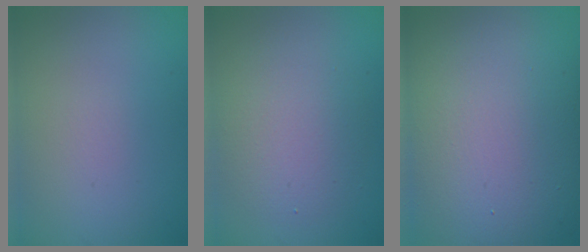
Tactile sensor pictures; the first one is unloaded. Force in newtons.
{"total": 4.1, "press": 4.1, "slide": 0.4}
{"total": 15.9, "press": 15.9, "slide": 1.0}